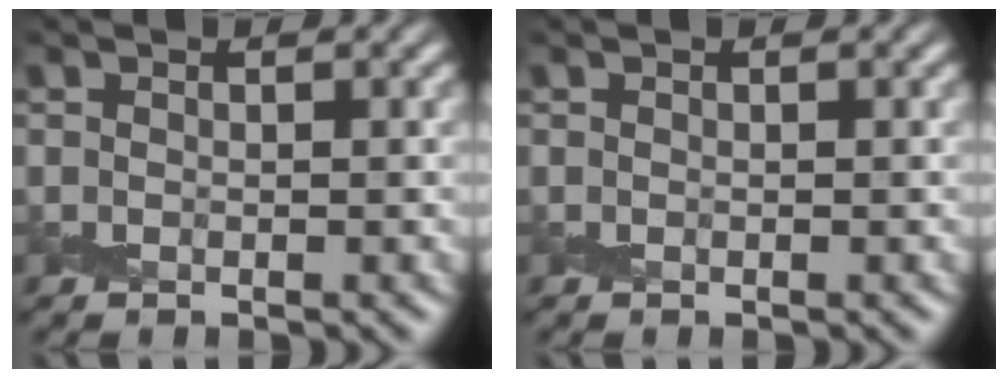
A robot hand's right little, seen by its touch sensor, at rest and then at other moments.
{"total": 0.0}